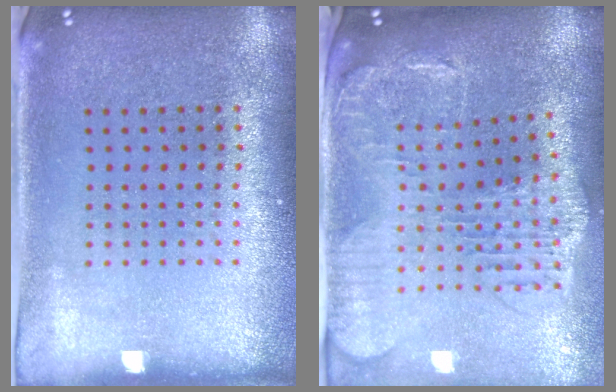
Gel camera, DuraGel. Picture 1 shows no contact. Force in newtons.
{"total": 2.2, "press": 2.0, "slide": 1.0}